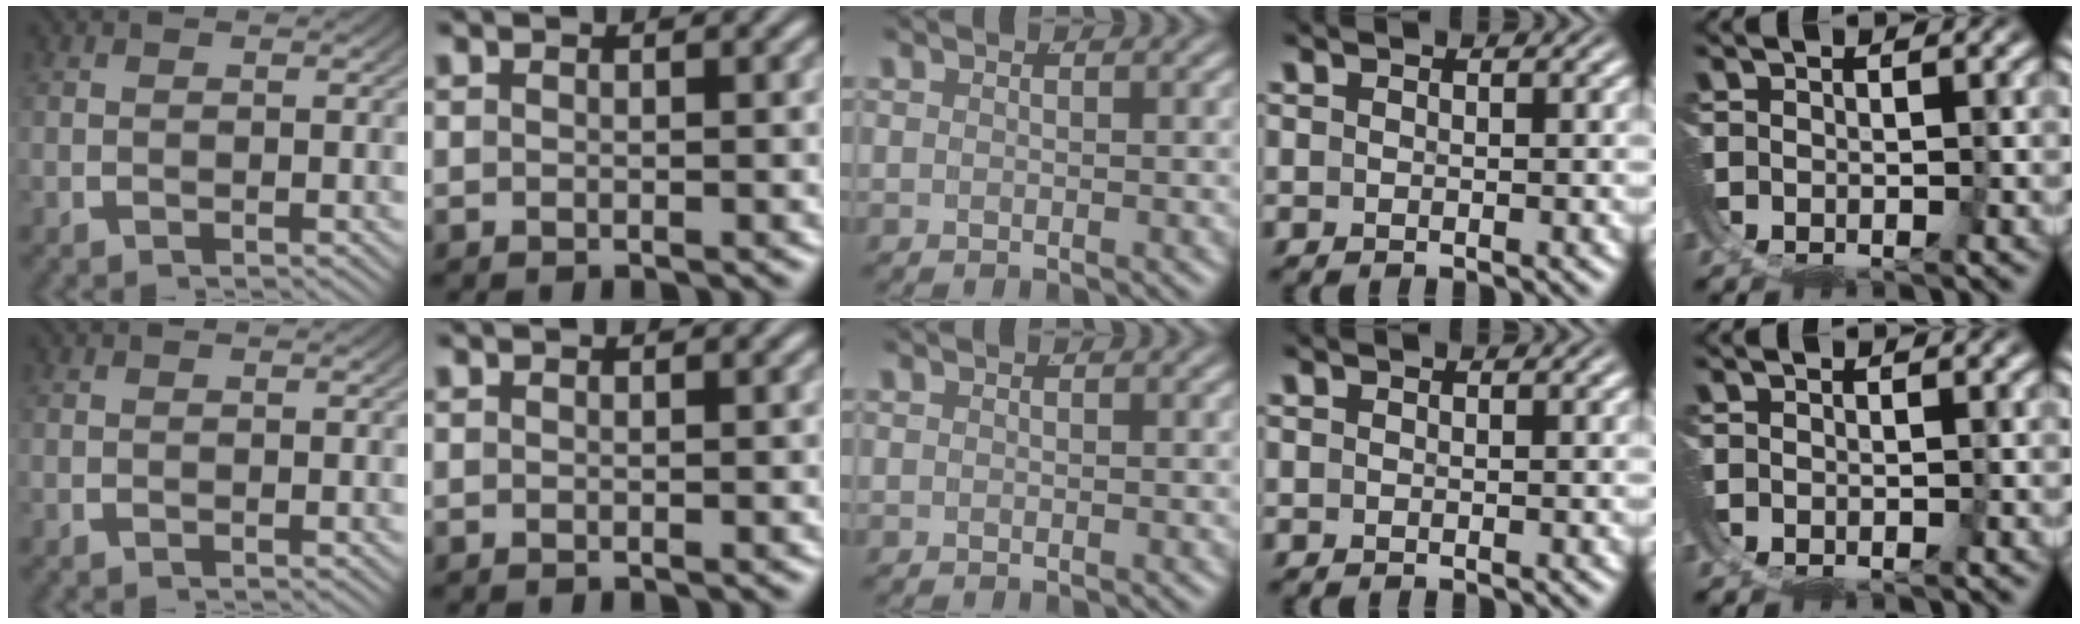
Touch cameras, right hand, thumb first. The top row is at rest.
{}